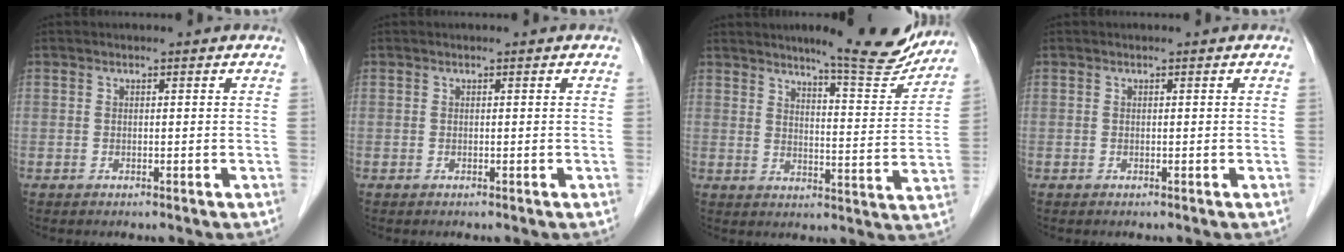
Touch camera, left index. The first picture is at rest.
{"total": 0.0}
{"total": 12.1, "force": [10.9, 0.8, 5.0], "torque": [-0.060, -0.031, 0.135]}
{"total": 0.0}